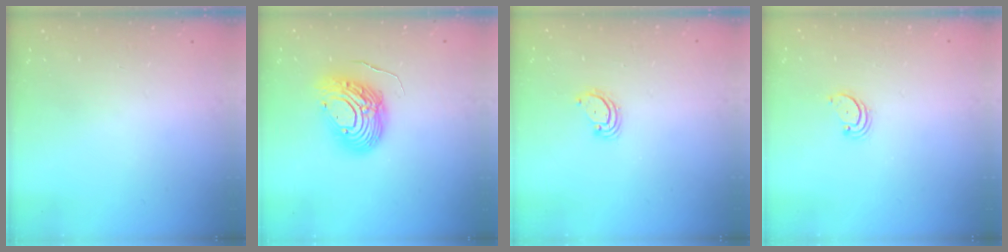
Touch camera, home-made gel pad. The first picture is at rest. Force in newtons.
{"total": 12.0, "press": 12.0, "slide": 1.1}
{"total": 2.8, "press": 2.8, "slide": 0.2}
{"total": 2.2, "press": 2.2, "slide": 0.2}